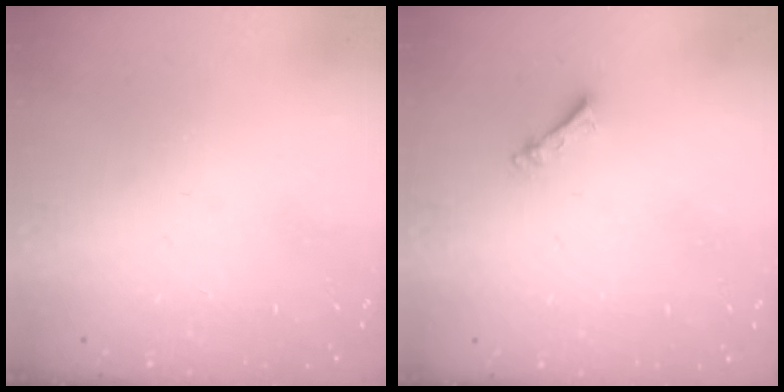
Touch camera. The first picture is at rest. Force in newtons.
{"total": 2.5, "press": 2.5, "slide": 0.4}